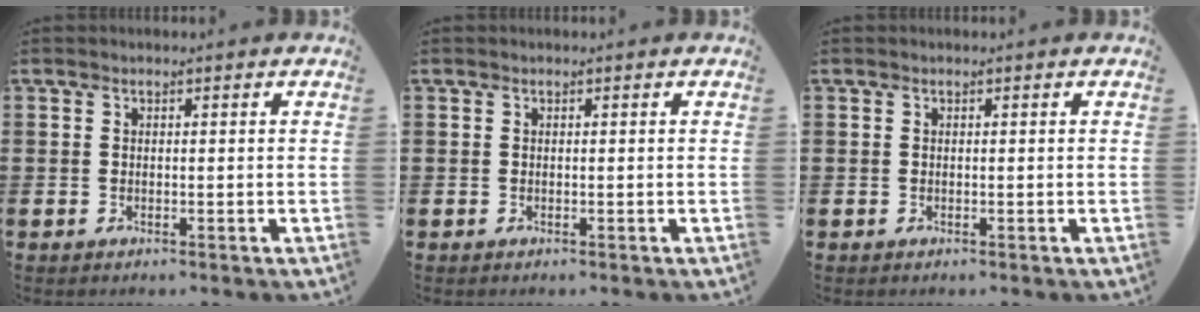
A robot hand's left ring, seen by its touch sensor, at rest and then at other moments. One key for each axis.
{"total": 0.0}
{"total": 0.0}